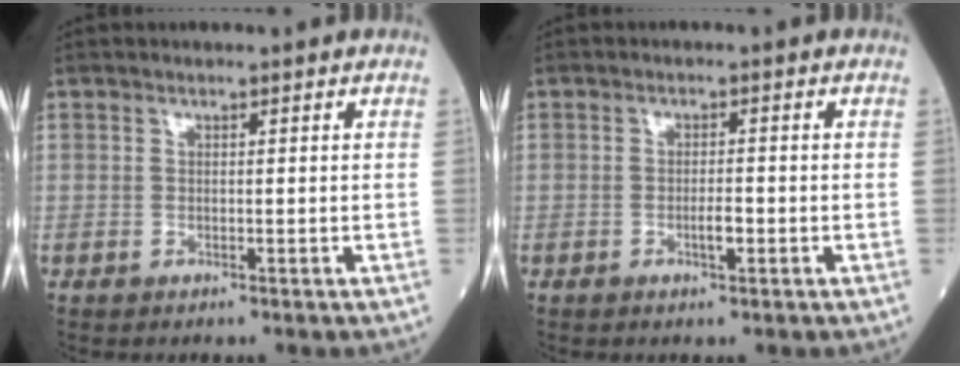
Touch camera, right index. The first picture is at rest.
{"total": 2.0, "force": [-0.8, 0.4, 1.8], "torque": [-0.029, 0.000, -0.014]}